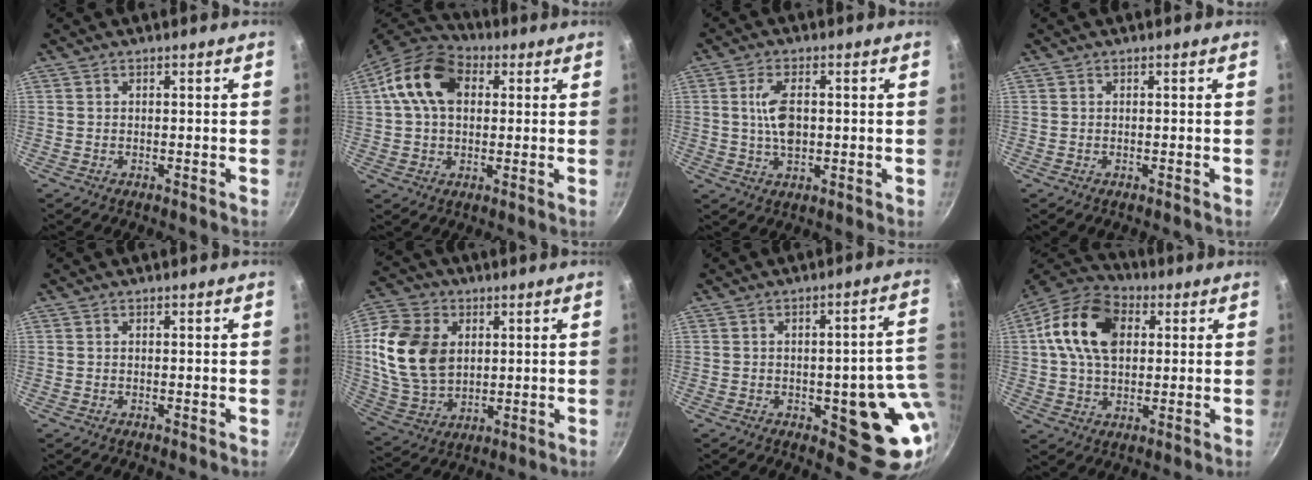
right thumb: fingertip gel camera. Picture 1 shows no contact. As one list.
[{"total": 13.5, "force": [3.1, 9.4, 9.1], "torque": [-0.139, 0.016, 0.035]}, {"total": 6.9, "force": [0.6, 3.6, 5.8], "torque": [-0.106, 0.004, 0.011]}, {"total": 0.0}, {"total": 0.0}, {"total": 16.6, "force": [2.9, 12.2, 10.9], "torque": [-0.191, -0.008, 0.063]}, {"total": 15.4, "force": [-2.1, 6.5, 13.8], "torque": [-0.109, 0.002, -0.024]}, {"total": 16.2, "force": [3.6, 11.0, 11.3], "torque": [-0.182, 0.014, 0.046]}]